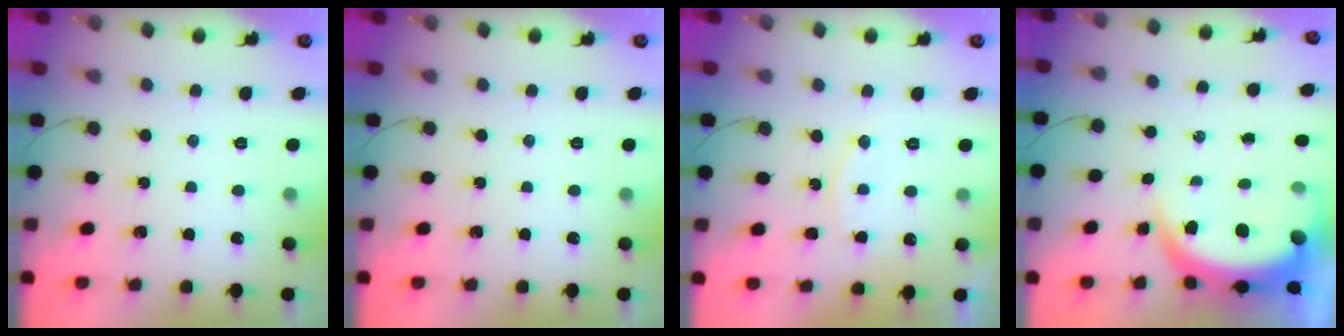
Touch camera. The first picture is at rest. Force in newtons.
{"total": 0.0}
{"total": 7.0, "press": 7.0, "slide": 0.2}
{"total": 8.2, "press": 8.1, "slide": 1.1}